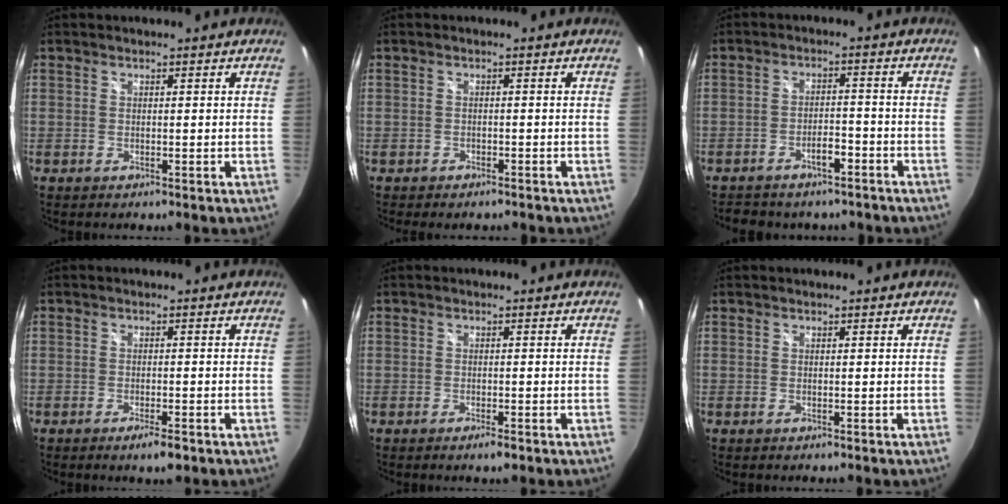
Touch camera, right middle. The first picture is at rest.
{"total": 2.7, "force": [-2.2, 1.2, 1.0], "torque": [-0.022, -0.015, -0.030]}
{"total": 7.4, "force": [-5.8, 3.4, 3.0], "torque": [-0.062, 0.019, -0.072]}
{"total": 3.0, "force": [-1.9, 0.8, 2.1], "torque": [-0.042, 0.000, -0.030]}
{"total": 1.8, "force": [-1.2, 0.5, 1.2], "torque": [-0.024, -0.002, -0.020]}
{"total": 0.0}